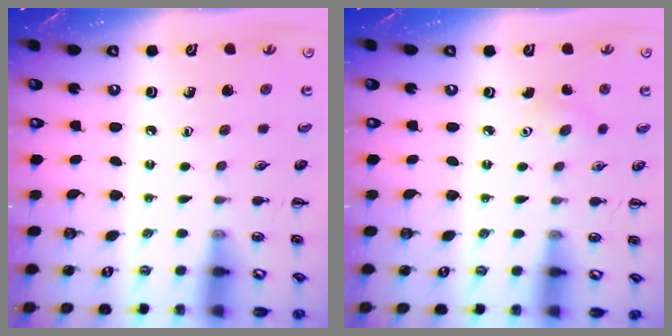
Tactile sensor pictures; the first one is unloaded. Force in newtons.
{"total": 3.0, "press": 2.8, "slide": 0.8}